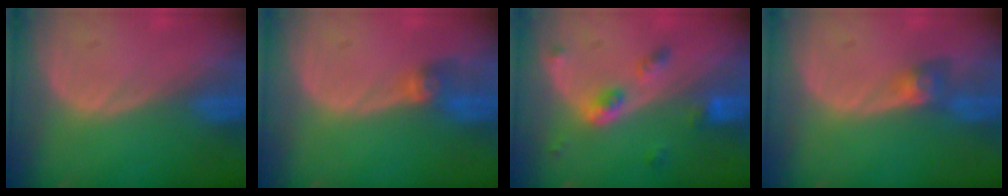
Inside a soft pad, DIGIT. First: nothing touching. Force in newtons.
{"total": 2.7, "press": 2.7, "slide": 0.1}
{"total": 4.6, "press": 4.4, "slide": 1.4}
{"total": 3.2, "press": 2.7, "slide": 1.6}